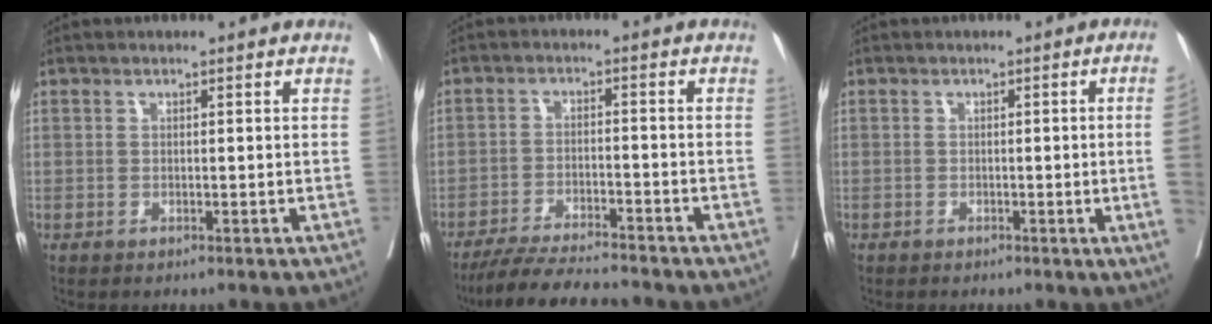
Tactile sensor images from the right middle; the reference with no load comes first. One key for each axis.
{"total": 9.2, "fx": -8.5, "fy": 0.4, "fz": 3.5, "tx": -0.058, "ty": -0.017, "tz": -0.144}
{"total": 4.4, "fx": -0.7, "fy": -1.8, "fz": 4.0, "tx": -0.045, "ty": -0.009, "tz": -0.010}